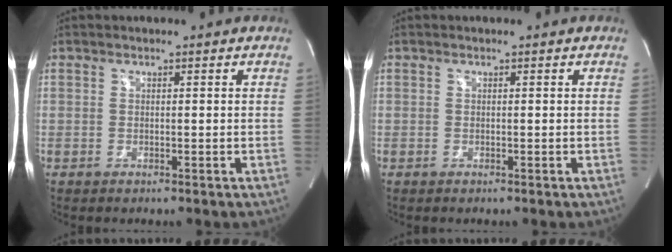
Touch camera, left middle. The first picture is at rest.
{"total": 0.0}